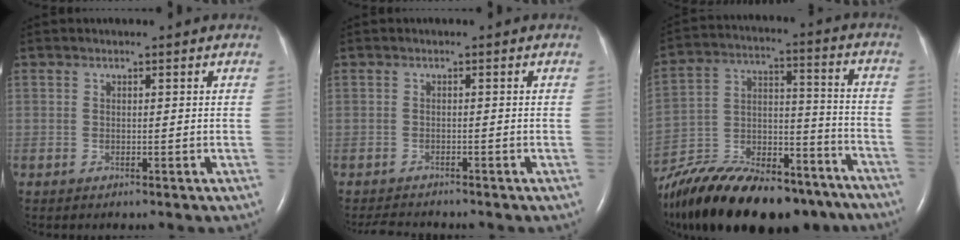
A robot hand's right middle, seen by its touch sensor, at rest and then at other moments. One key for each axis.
{"total": 3.4, "fx": -3.3, "fy": 0.1, "fz": 0.8, "tx": -0.011, "ty": -0.012, "tz": -0.054}
{"total": 29.7, "fx": -23.8, "fy": 9.6, "fz": 14.9, "tx": -0.265, "ty": -0.018, "tz": -0.369}